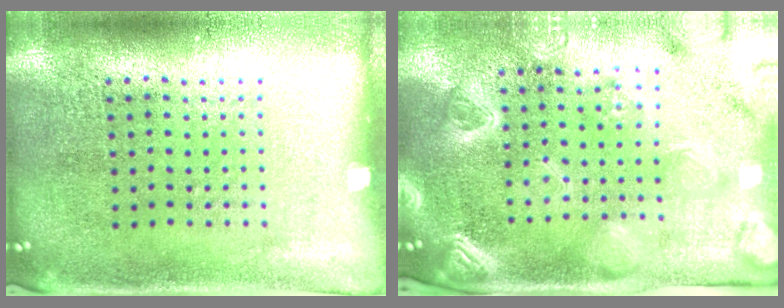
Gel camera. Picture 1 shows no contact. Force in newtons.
{"total": 3.5, "press": 3.2, "slide": 1.5}